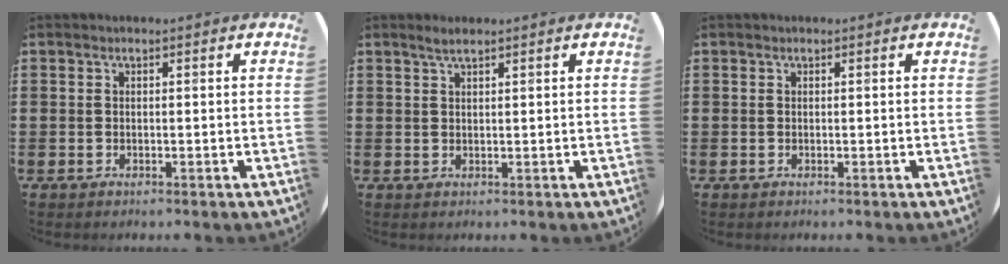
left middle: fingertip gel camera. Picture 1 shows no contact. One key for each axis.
{"total": 1.5, "fx": 1.2, "fy": 0.0, "fz": 0.8, "tx": -0.017, "ty": 0.002, "tz": 0.021}
{"total": 0.0}